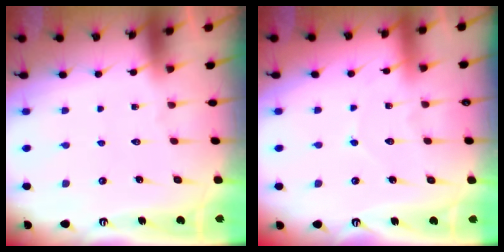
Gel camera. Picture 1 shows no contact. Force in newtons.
{"total": 4.4, "press": 4.4, "slide": 0.4}